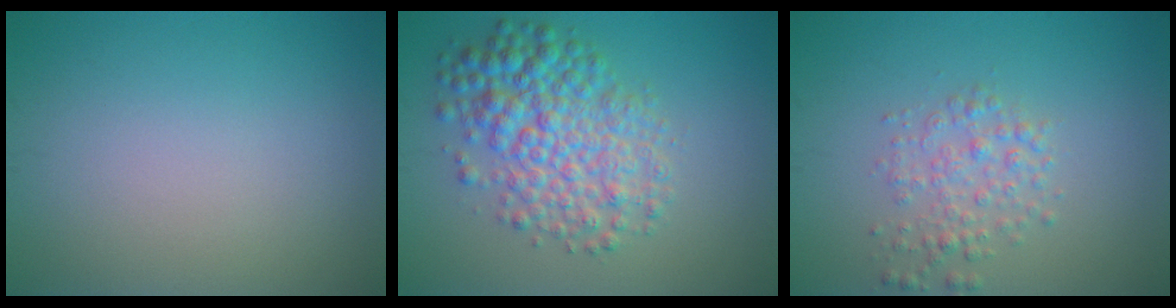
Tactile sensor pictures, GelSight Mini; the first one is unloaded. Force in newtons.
{"total": 6.2, "press": 6.2, "slide": 0.1}
{"total": 2.5, "press": 2.5, "slide": 0.1}